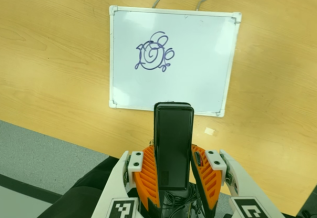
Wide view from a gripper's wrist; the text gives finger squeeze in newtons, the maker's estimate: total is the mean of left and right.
{"total": 4.2, "left": 2.7, "right": 5.7}